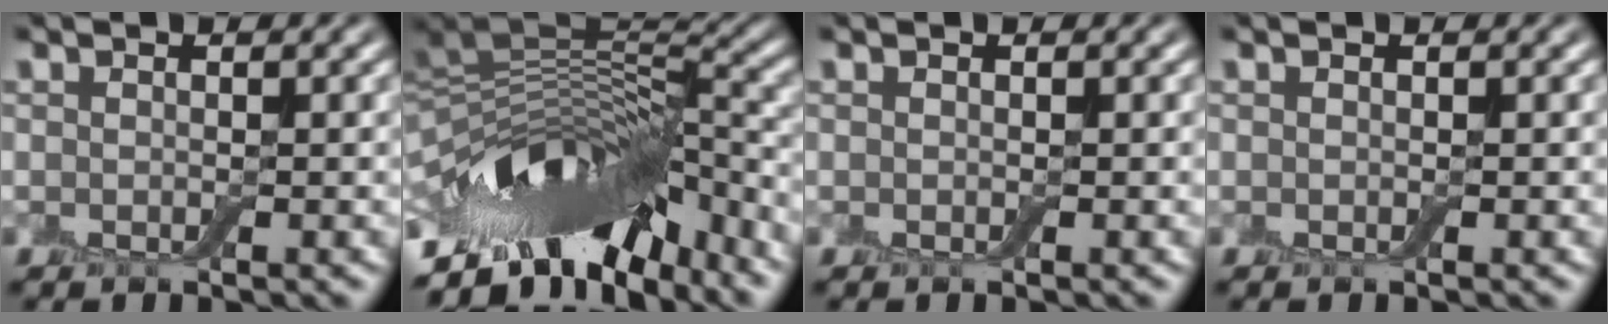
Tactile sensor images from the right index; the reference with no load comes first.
{"total": 12.1, "force": [-8.3, 5.0, 7.2], "torque": [-0.120, 0.021, -0.145]}
{"total": 0.0}
{"total": 0.0}